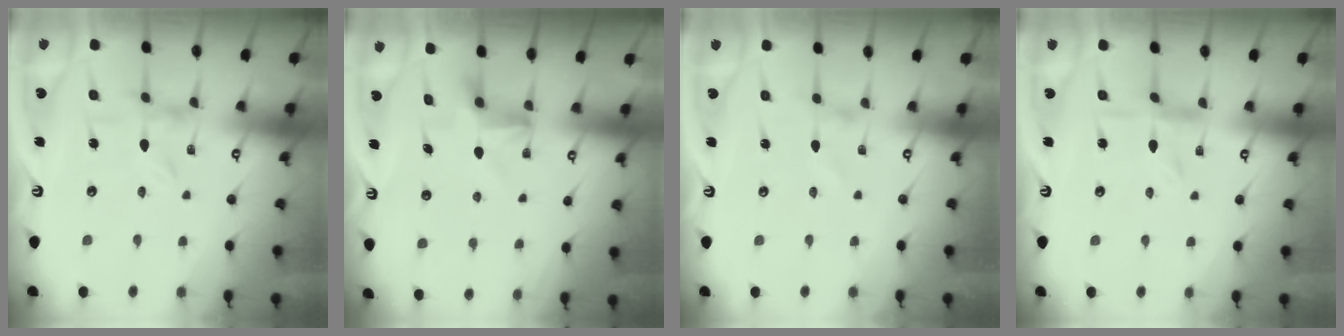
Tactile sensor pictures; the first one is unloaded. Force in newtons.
{"total": 4.9, "press": 4.9, "slide": 0.5}
{"total": 1.0, "press": 1.0, "slide": 0.1}
{"total": 0.8, "press": 0.7, "slide": 0.4}